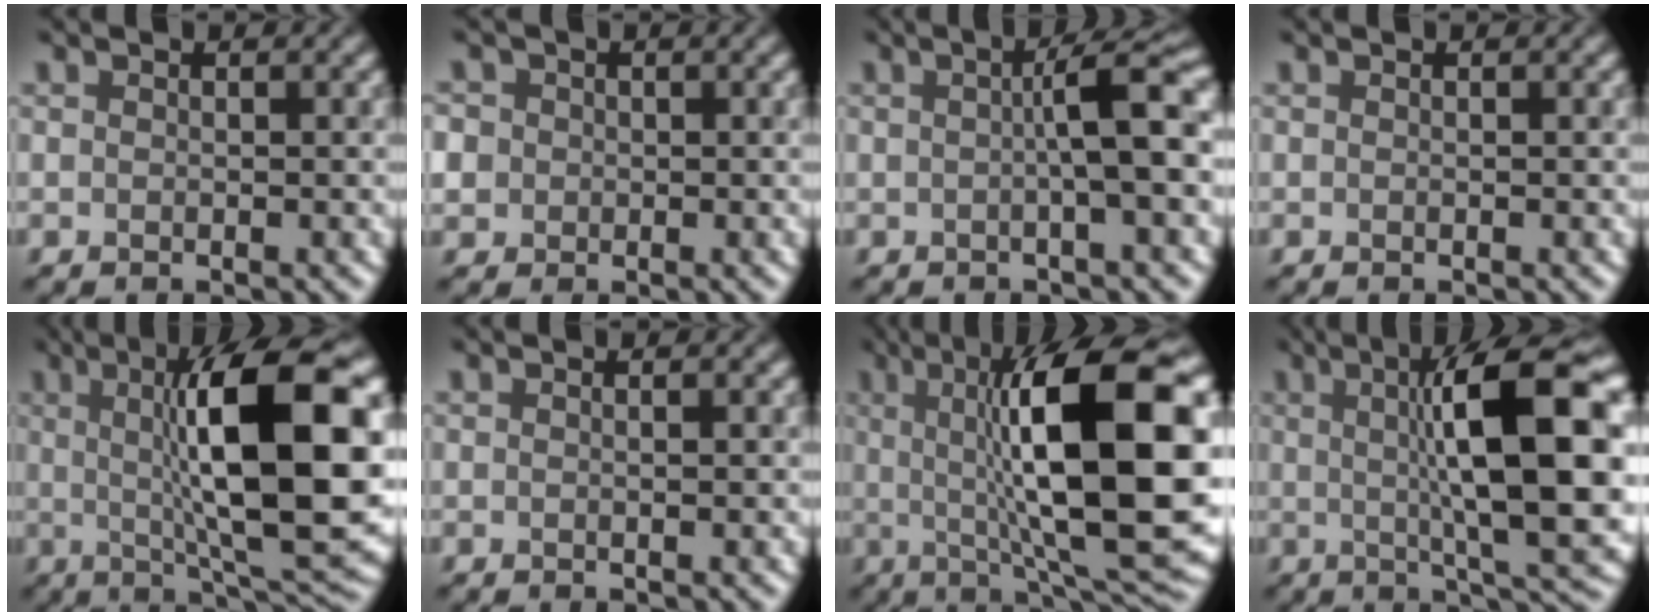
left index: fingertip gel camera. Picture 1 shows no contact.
{"total": 3.9, "force": [0.5, 3.7, 1.2], "torque": [-0.022, 0.032, -0.016]}
{"total": 4.2, "force": [0.0, 0.2, 4.2], "torque": [-0.064, 0.015, -0.005]}
{"total": 0.0}
{"total": 14.1, "force": [2.0, 3.1, 13.6], "torque": [-0.179, 0.005, 0.028]}
{"total": 0.8, "force": [0.3, 0.0, 0.7], "torque": [-0.009, -0.007, 0.004]}
{"total": 15.8, "force": [2.2, 4.2, 15.1], "torque": [-0.214, 0.004, 0.030]}
{"total": 13.2, "force": [1.9, 2.7, 12.8], "torque": [-0.165, 0.011, 0.028]}